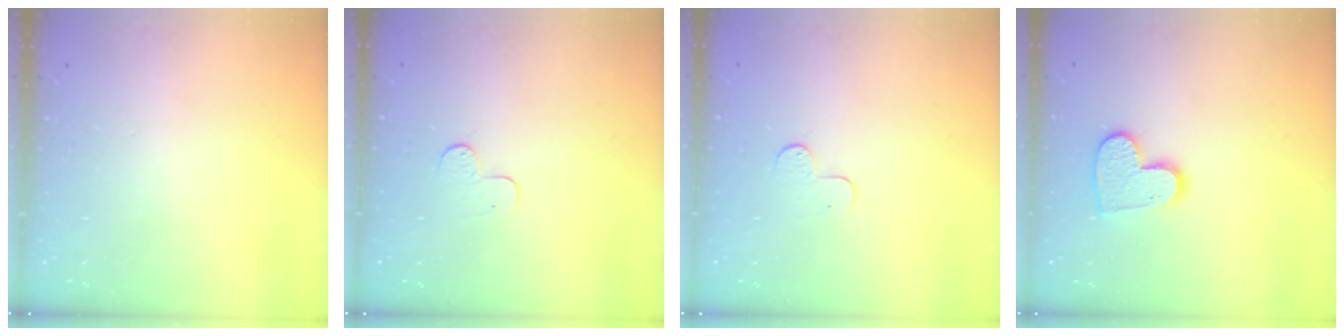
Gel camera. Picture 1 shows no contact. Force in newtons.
{"total": 4.8, "press": 4.8, "slide": 0.5}
{"total": 4.8, "press": 4.8, "slide": 0.5}
{"total": 10.1, "press": 10.0, "slide": 0.6}